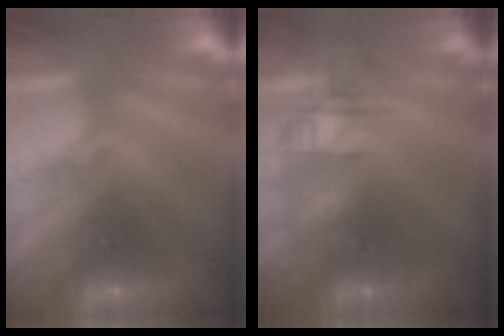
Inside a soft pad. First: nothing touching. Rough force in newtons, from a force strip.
{"total": 2.2}